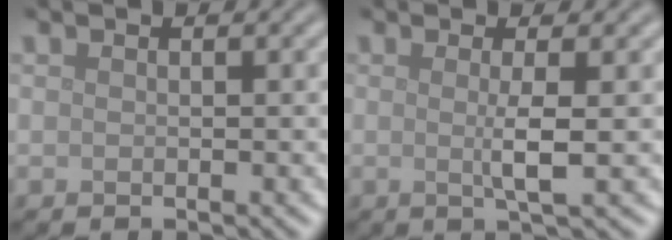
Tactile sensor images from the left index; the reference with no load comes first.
{"total": 2.4, "force": [0.0, 0.3, 2.4], "torque": [-0.045, -0.003, -0.005]}